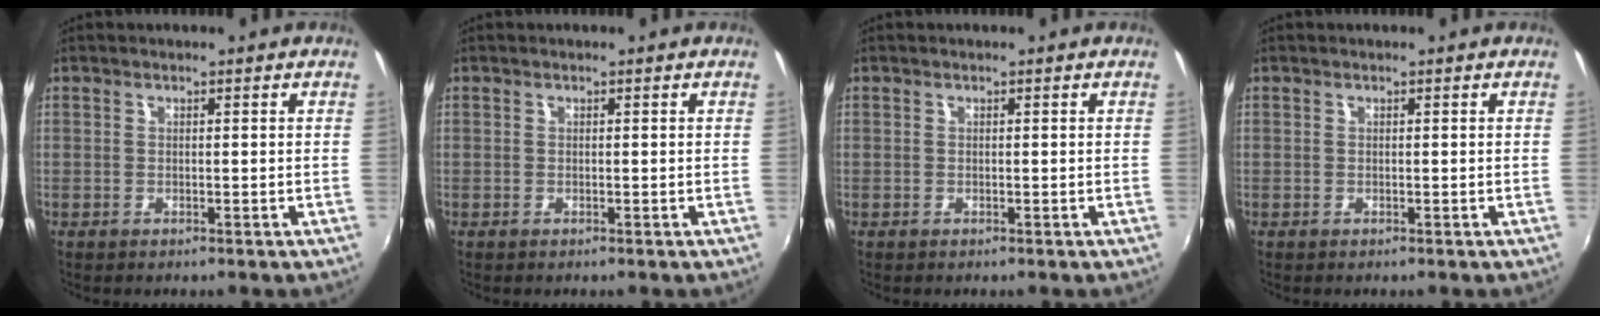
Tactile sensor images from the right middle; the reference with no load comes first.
{"total": 0.0}
{"total": 0.0}
{"total": 0.0}